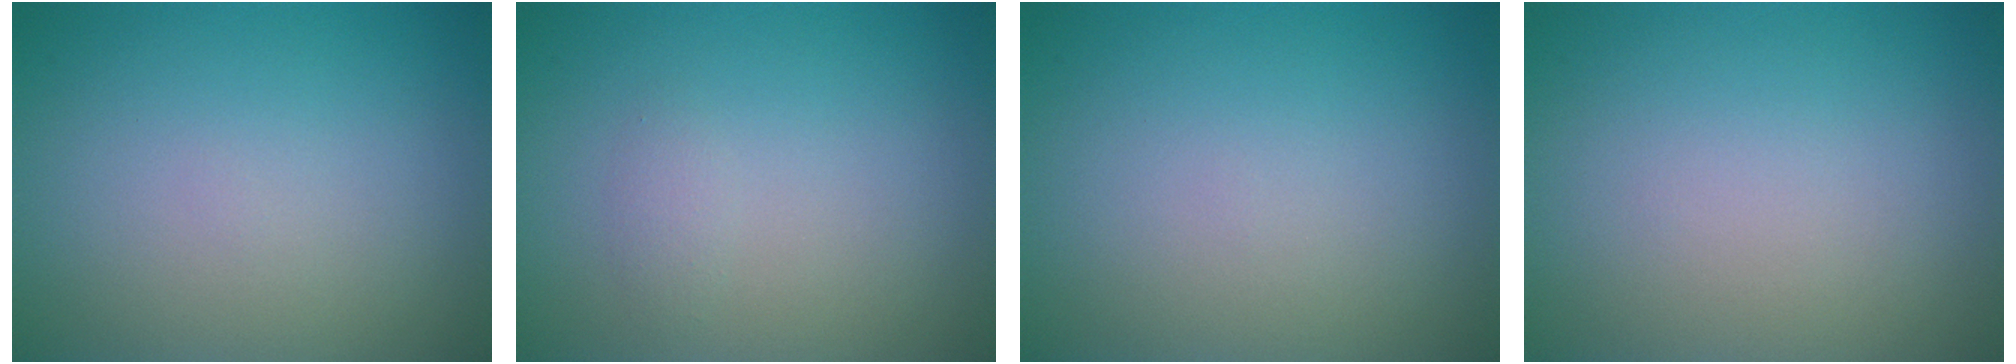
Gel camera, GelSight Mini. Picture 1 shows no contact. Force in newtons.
{"total": 0.8, "press": 0.8, "slide": 0.0}
{"total": 0.0}
{"total": 0.0}